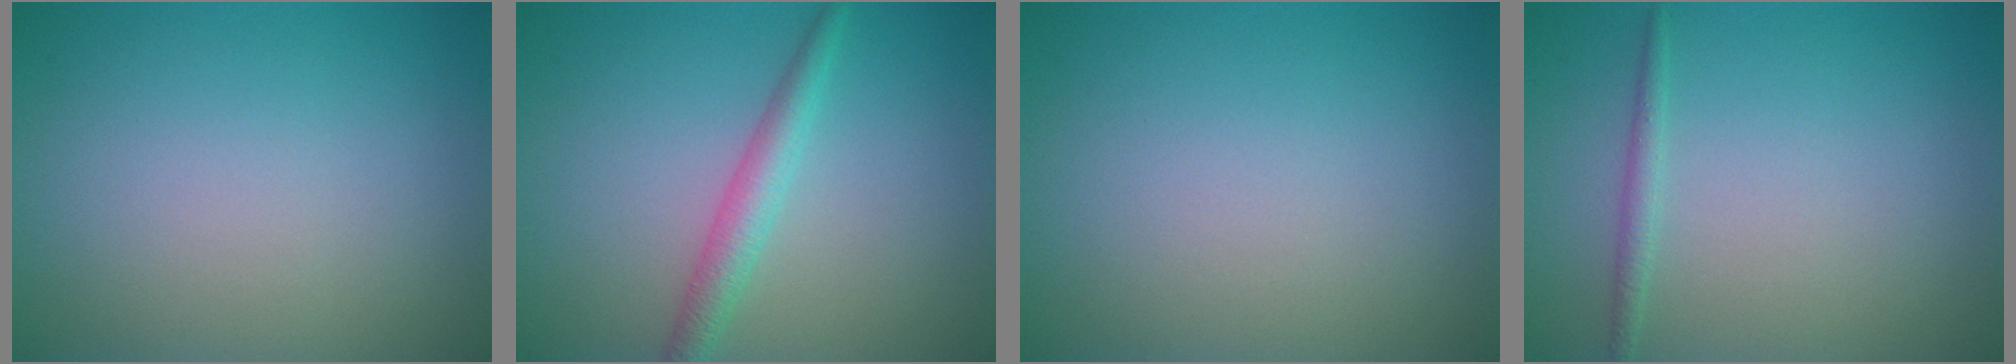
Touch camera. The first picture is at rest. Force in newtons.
{"total": 2.5, "press": 2.5, "slide": 0.1}
{"total": 0.0}
{"total": 1.1, "press": 1.1, "slide": 0.1}